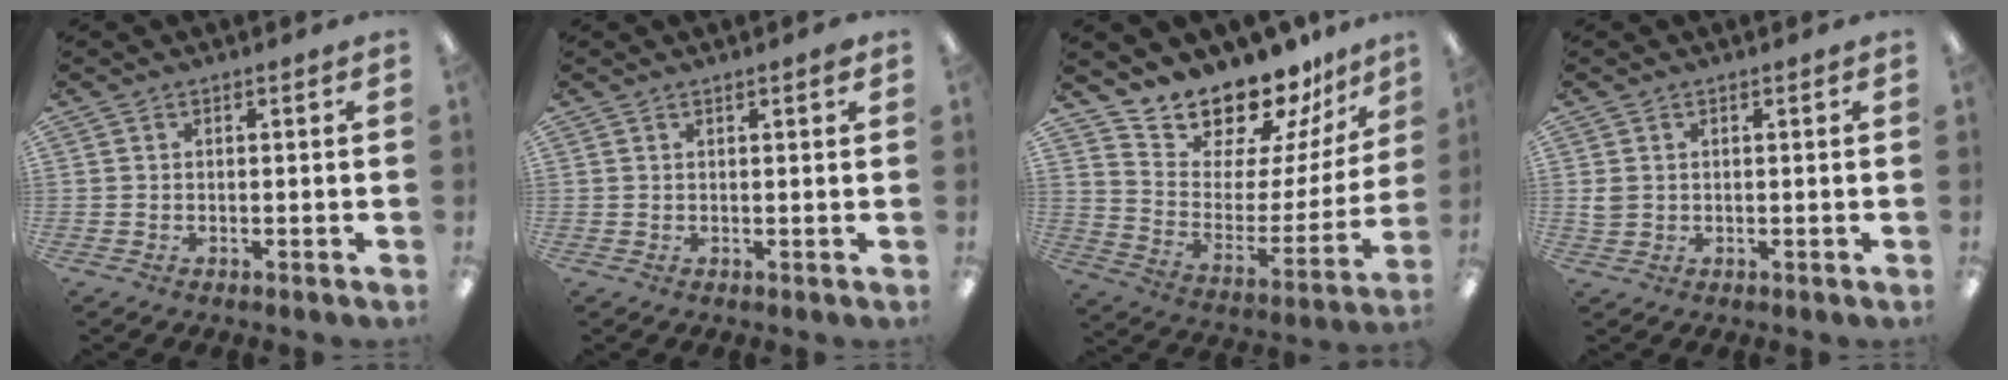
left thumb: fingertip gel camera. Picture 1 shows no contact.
{"total": 1.0, "force": [0.8, 0.2, 0.6], "torque": [-0.013, 0.001, 0.014]}
{"total": 16.3, "force": [15.7, 4.2, 1.4], "torque": [-0.046, -0.153, 0.282]}
{"total": 2.2, "force": [0.5, 1.9, 0.9], "torque": [-0.011, 0.001, 0.006]}